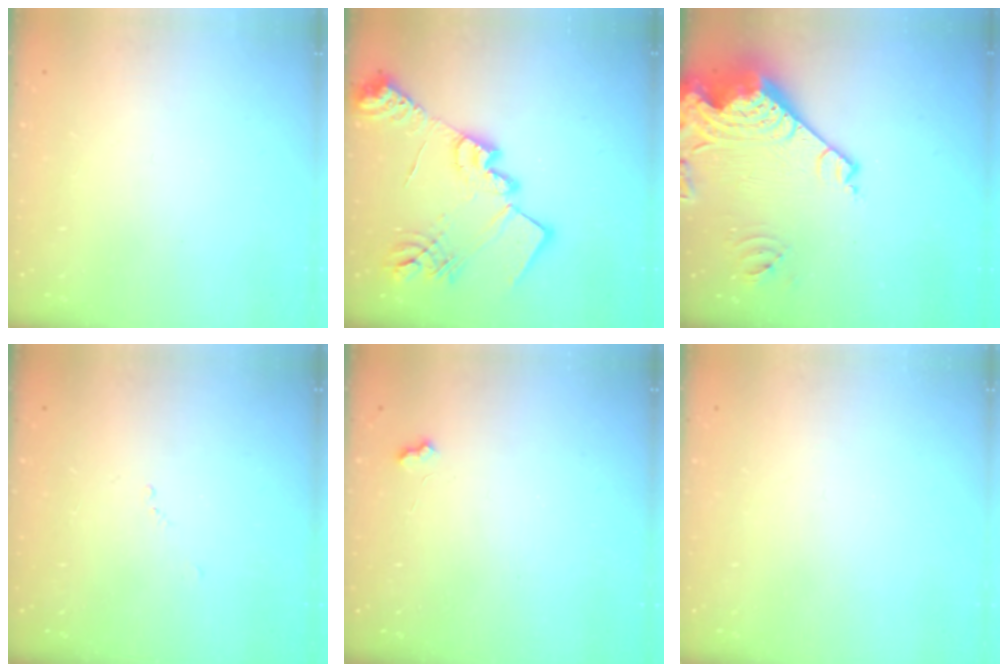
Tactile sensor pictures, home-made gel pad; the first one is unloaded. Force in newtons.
{"total": 23.1, "press": 23.0, "slide": 2.1}
{"total": 20.7, "press": 20.6, "slide": 2.4}
{"total": 5.5, "press": 5.5, "slide": 0.8}
{"total": 2.3, "press": 2.3, "slide": 0.4}
{"total": 0.0}